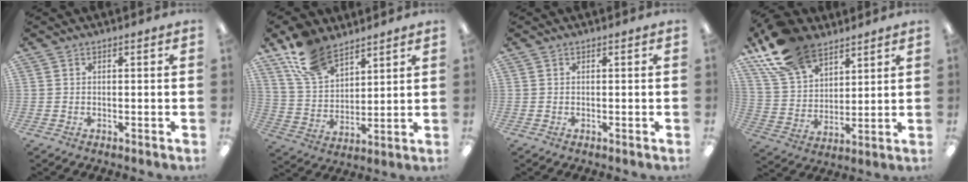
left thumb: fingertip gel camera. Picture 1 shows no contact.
{"total": 13.8, "force": [10.0, 7.1, 6.2], "torque": [-0.135, -0.038, 0.194]}
{"total": 0.0}
{"total": 17.1, "force": [11.8, 9.4, 8.0], "torque": [-0.166, -0.049, 0.224]}